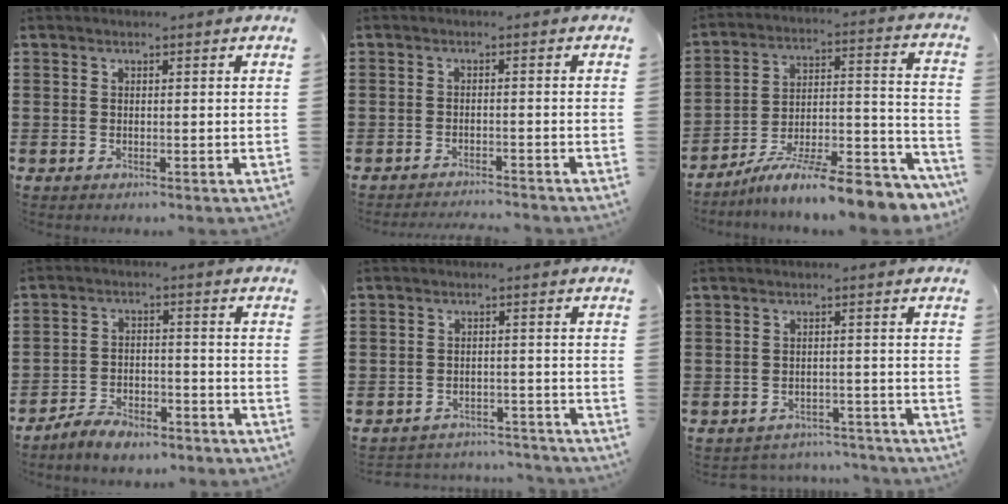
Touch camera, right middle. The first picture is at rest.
{"total": 2.0, "force": [-2.0, -0.1, 0.1], "torque": [-0.005, 0.003, -0.043]}
{"total": 11.9, "force": [-9.8, 1.1, 6.7], "torque": [-0.100, 0.018, -0.181]}
{"total": 5.3, "force": [-4.9, 1.2, 1.6], "torque": [-0.032, 0.010, -0.097]}
{"total": 3.6, "force": [-3.5, 0.7, -0.5], "torque": [0.001, 0.002, -0.077]}
{"total": 2.8, "force": [-2.8, 0.5, -0.2], "torque": [-0.005, 0.001, -0.061]}